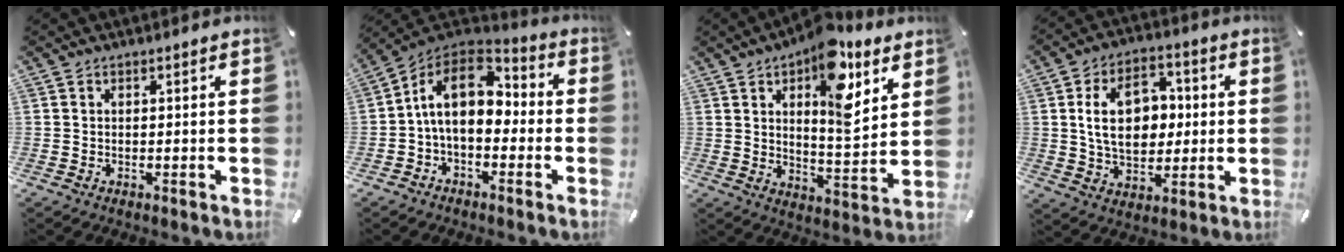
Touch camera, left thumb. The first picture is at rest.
{"total": 13.0, "force": [1.1, 8.7, 9.6], "torque": [-0.171, 0.004, 0.015]}
{"total": 14.4, "force": [7.8, 6.3, 10.3], "torque": [-0.141, -0.042, 0.129]}
{"total": 14.1, "force": [1.5, 10.4, 9.4], "torque": [-0.165, 0.012, 0.025]}